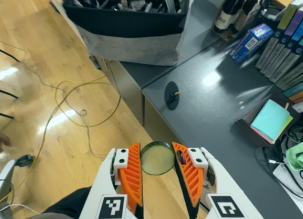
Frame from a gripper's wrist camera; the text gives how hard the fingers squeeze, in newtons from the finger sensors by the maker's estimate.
{"total": 9.1, "left": 9.1, "right": 9.1}